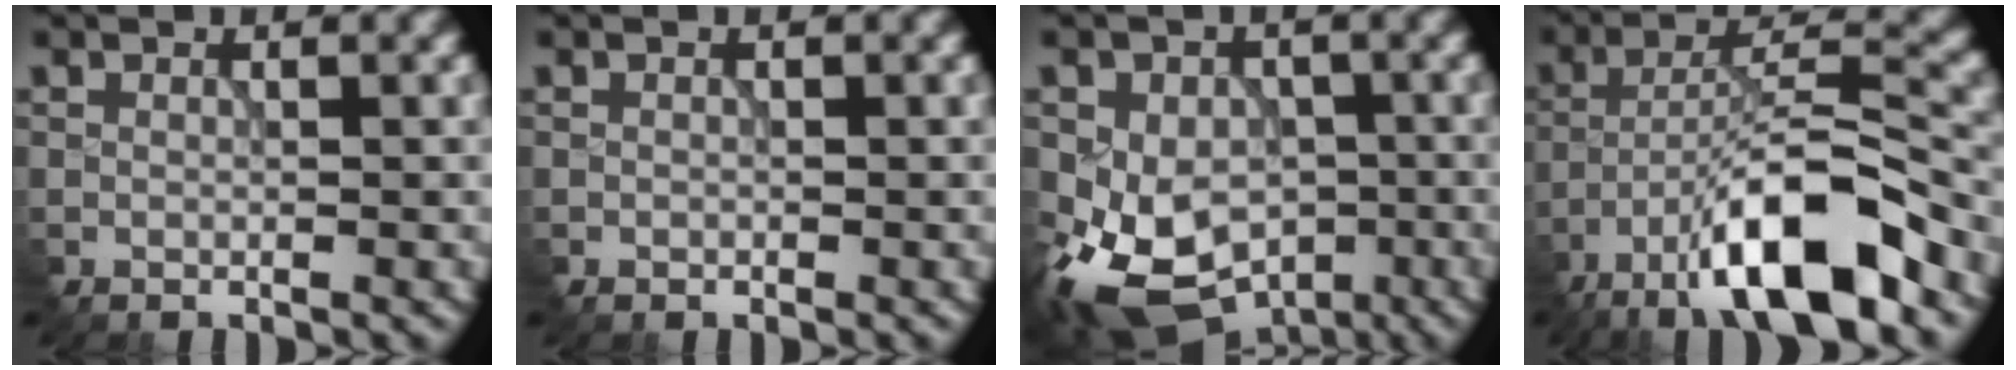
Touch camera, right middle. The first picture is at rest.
{"total": 0.8, "force": [-0.2, 0.6, 0.4], "torque": [-0.006, -0.002, -0.002]}
{"total": 10.4, "force": [-4.7, 7.5, 5.5], "torque": [-0.098, -0.027, -0.073]}
{"total": 11.1, "force": [-7.1, 2.5, 8.2], "torque": [-0.138, 0.017, -0.127]}